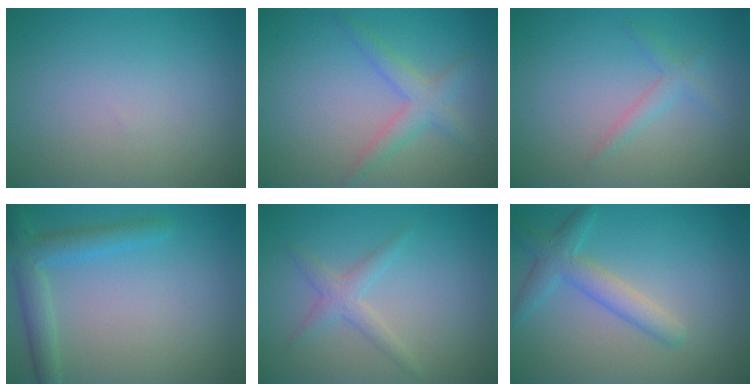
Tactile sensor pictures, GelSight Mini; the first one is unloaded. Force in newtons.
{"total": 2.6, "press": 2.6, "slide": 0.1}
{"total": 1.4, "press": 1.4, "slide": 0.0}
{"total": 3.3, "press": 3.3, "slide": 0.2}
{"total": 1.9, "press": 1.9, "slide": 0.1}
{"total": 3.2, "press": 3.2, "slide": 0.0}